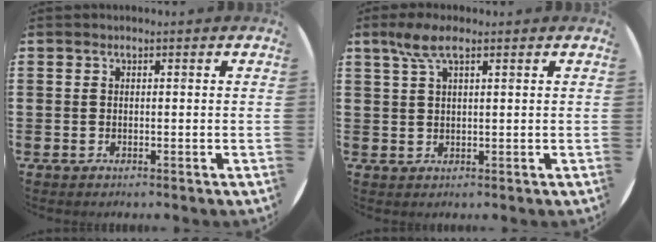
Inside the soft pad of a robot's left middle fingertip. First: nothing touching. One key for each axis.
{"total": 4.3, "fx": 2.6, "fy": 1.2, "fz": 3.3, "tx": -0.070, "ty": 0.007, "tz": 0.045}